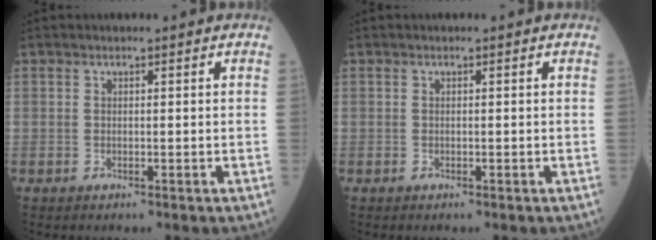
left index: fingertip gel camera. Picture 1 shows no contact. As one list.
[{"total": 0.0}]